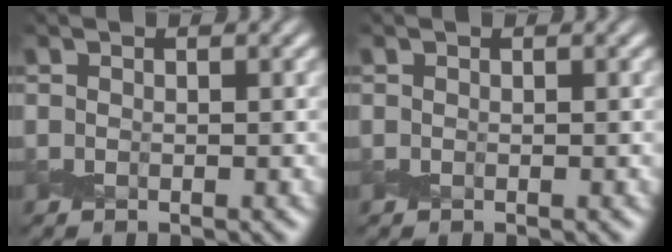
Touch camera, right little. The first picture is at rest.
{"total": 0.0}